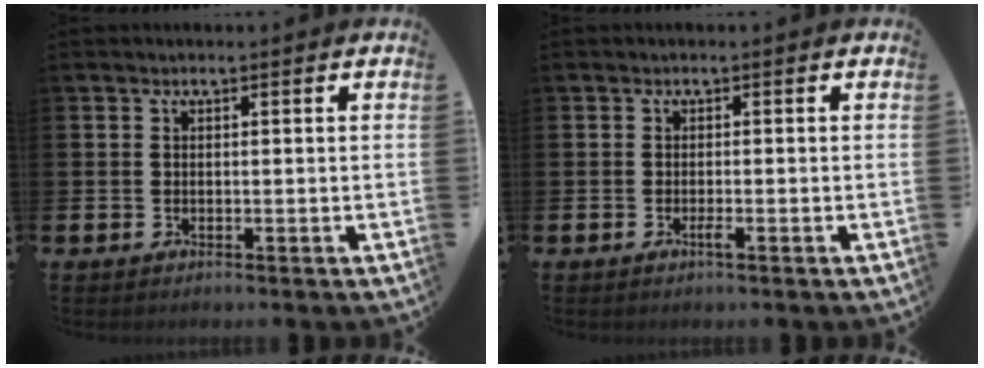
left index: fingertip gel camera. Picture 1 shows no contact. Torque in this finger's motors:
{"motor_torque": [0.42, 0.34, 0.00, 0.01]}